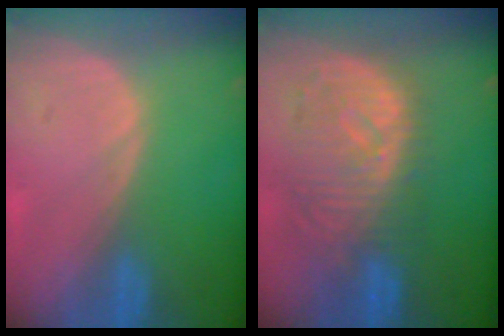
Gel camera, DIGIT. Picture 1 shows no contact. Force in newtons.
{"total": 10.6, "press": 9.4, "slide": 4.8}